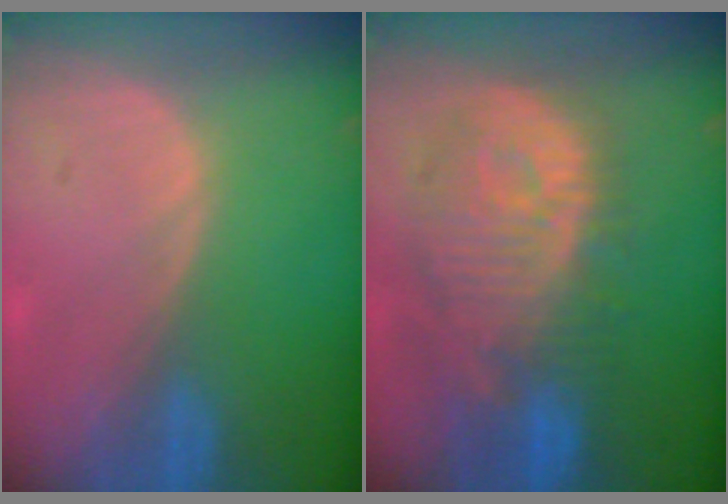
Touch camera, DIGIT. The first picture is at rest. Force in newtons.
{"total": 12.1, "press": 11.0, "slide": 5.1}